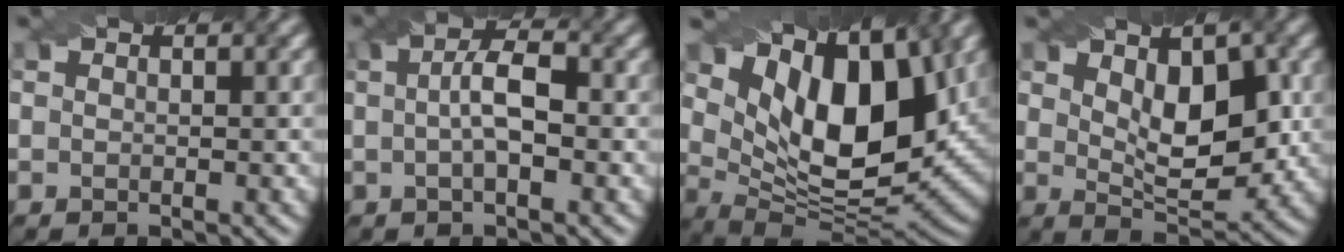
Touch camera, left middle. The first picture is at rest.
{"total": 3.9, "force": [0.1, 1.2, 3.7], "torque": [-0.065, 0.008, 0.000]}
{"total": 12.9, "force": [5.5, 6.2, 10.0], "torque": [-0.172, 0.000, 0.099]}
{"total": 6.5, "force": [1.5, 3.1, 5.5], "torque": [-0.085, -0.004, 0.028]}